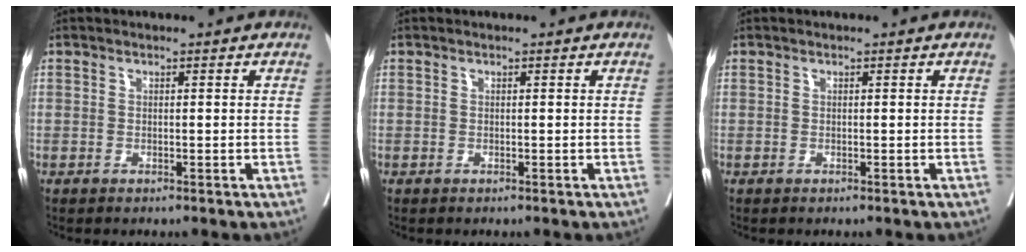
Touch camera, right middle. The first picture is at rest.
{"total": 0.0}
{"total": 0.0}